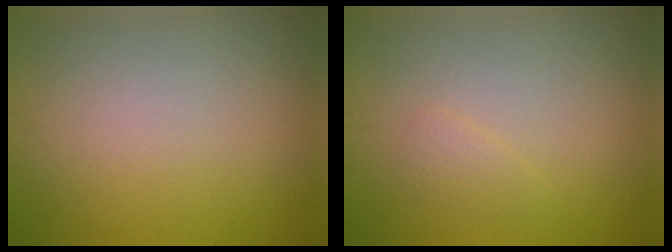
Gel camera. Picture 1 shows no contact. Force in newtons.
{"total": 1.1, "press": 1.1, "slide": 0.1}